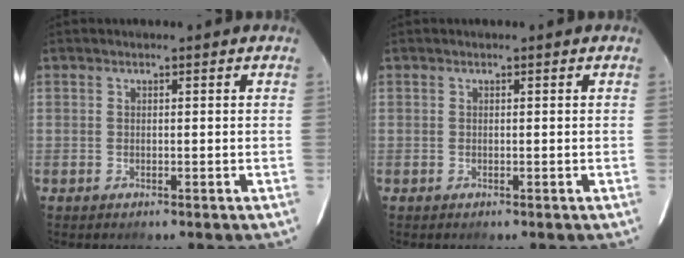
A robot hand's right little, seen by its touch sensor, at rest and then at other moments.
{"total": 0.0}